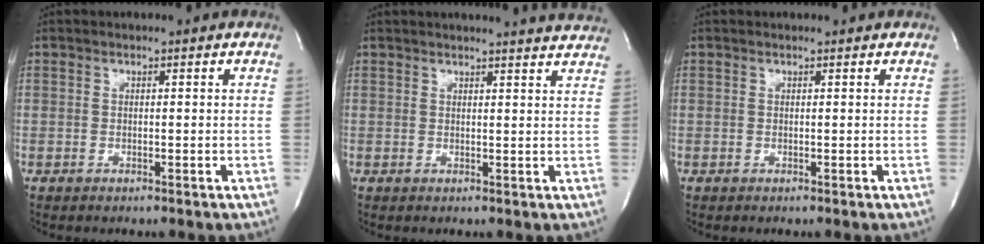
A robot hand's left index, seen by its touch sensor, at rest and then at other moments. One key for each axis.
{"total": 10.3, "fx": 9.9, "fy": -0.3, "fz": 2.8, "tx": -0.037, "ty": -0.024, "tz": 0.098}
{"total": 0.7, "fx": 0.7, "fy": 0.0, "fz": 0.1, "tx": -0.005, "ty": 0.003, "tz": 0.008}